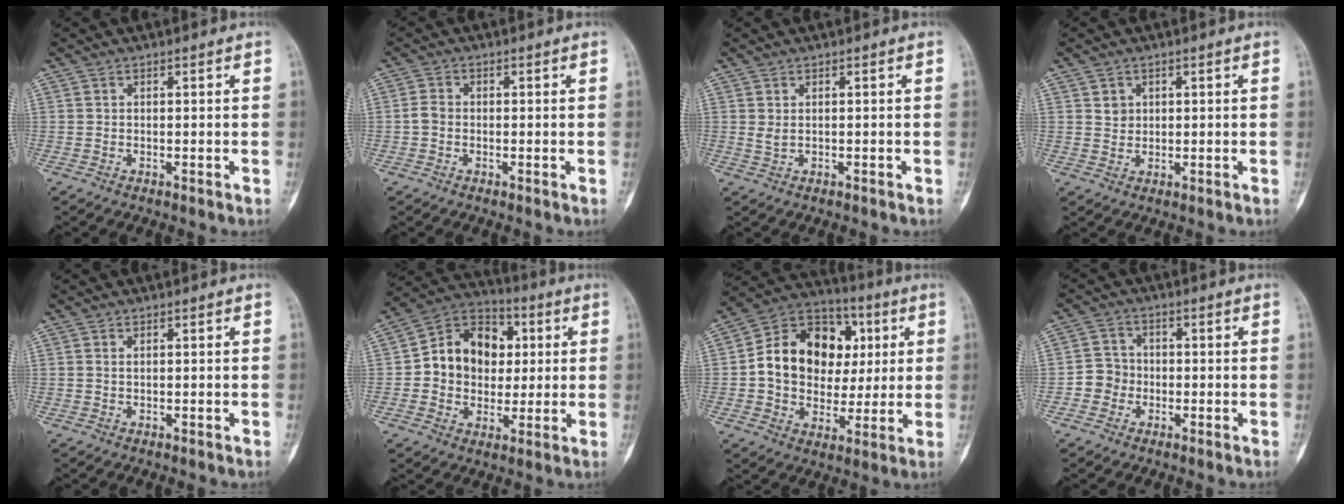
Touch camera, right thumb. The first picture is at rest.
{"total": 2.3, "force": [-0.5, 1.9, 1.2], "torque": [-0.016, 0.006, -0.014]}
{"total": 1.3, "force": [0.0, 0.8, 1.1], "torque": [-0.016, 0.000, 0.004]}
{"total": 2.4, "force": [0.8, 2.2, 0.7], "torque": [0.008, -0.004, 0.016]}
{"total": 0.7, "force": [0.2, 0.5, 0.4], "torque": [-0.004, 0.002, 0.004]}
{"total": 15.3, "force": [1.5, 12.5, 8.6], "torque": [-0.082, 0.019, 0.020]}
{"total": 19.1, "force": [2.2, 15.1, 11.4], "torque": [-0.146, 0.025, 0.039]}
{"total": 4.7, "force": [-1.3, 4.4, 1.1], "torque": [0.011, 0.016, -0.033]}